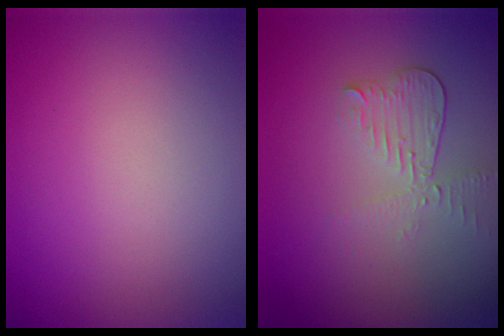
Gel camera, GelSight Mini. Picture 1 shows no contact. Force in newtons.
{"total": 2.8, "press": 2.5, "slide": 1.3}